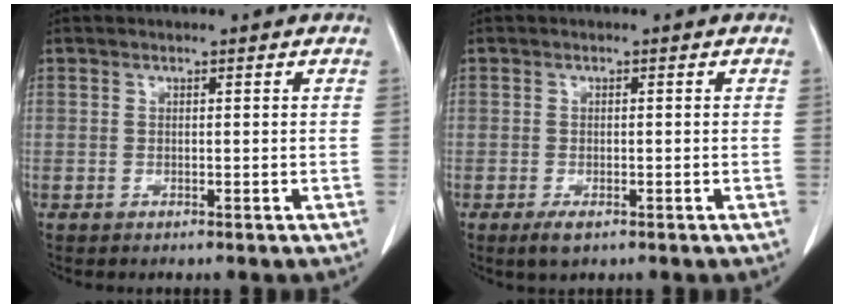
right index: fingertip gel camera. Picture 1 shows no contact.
{"total": 2.3, "force": [-1.4, 0.9, 1.6], "torque": [-0.032, -0.003, -0.019]}